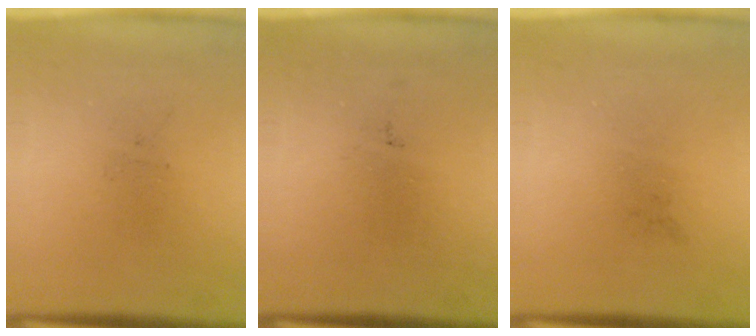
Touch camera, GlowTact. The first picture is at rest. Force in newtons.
{"total": 0.0}
{"total": 0.0}